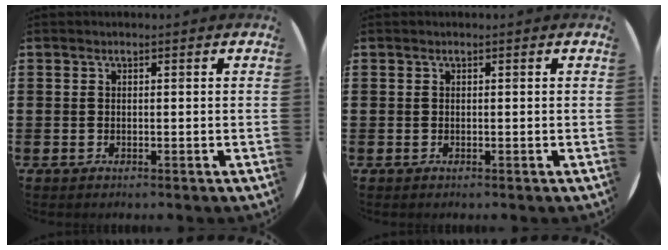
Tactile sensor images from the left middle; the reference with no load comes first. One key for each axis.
{"total": 0.0}